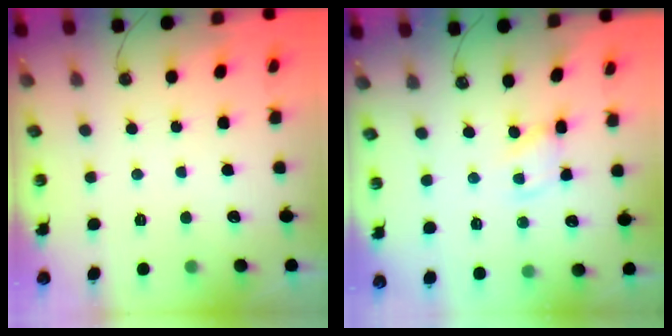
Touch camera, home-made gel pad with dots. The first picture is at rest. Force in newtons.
{"total": 1.4, "press": 1.4, "slide": 0.1}